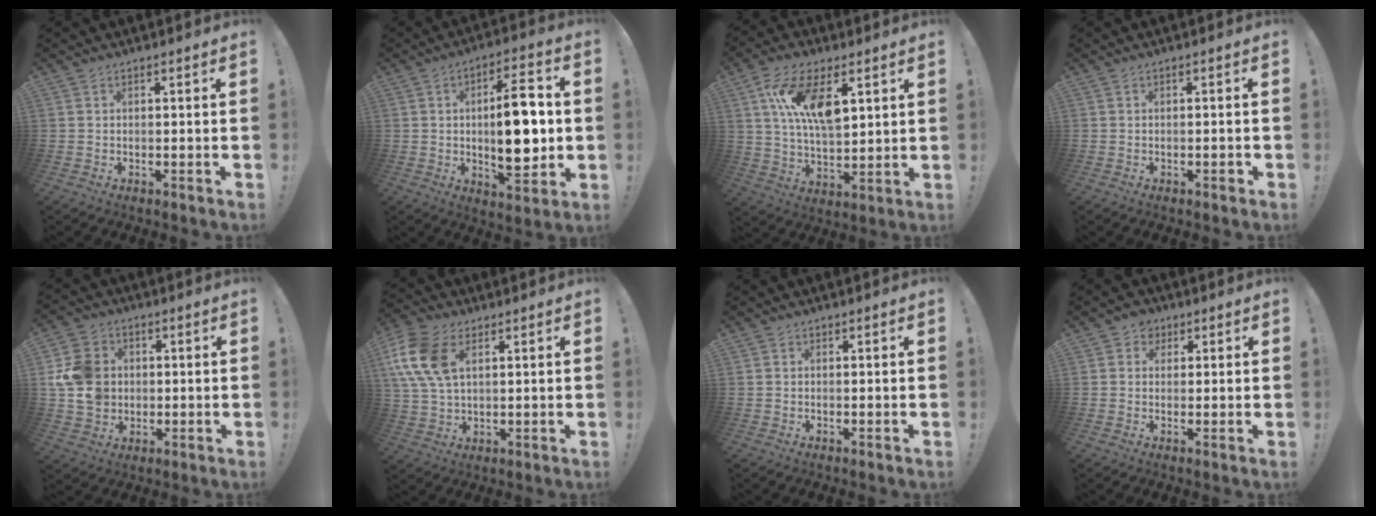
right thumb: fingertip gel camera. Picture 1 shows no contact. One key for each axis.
{"total": 16.0, "fx": 0.3, "fy": 6.5, "fz": 14.6, "tx": -0.229, "ty": -0.004, "tz": -0.005}
{"total": 14.9, "fx": 6.3, "fy": 7.0, "fz": 11.5, "tx": -0.214, "ty": -0.006, "tz": 0.114}
{"total": 1.2, "fx": -0.7, "fy": 0.3, "fz": 0.9, "tx": -0.013, "ty": 0.003, "tz": -0.011}
{"total": 12.6, "fx": 1.3, "fy": 11.0, "fz": 6.0, "tx": -0.104, "ty": 0.003, "tz": 0.031}
{"total": 15.4, "fx": 5.1, "fy": 10.0, "fz": 10.6, "tx": -0.222, "ty": -0.012, "tz": 0.094}
{"total": 0.0}
{"total": 3.7, "fx": 1.1, "fy": 3.5, "fz": 0.8, "tx": -0.009, "ty": 0.001, "tz": 0.020}